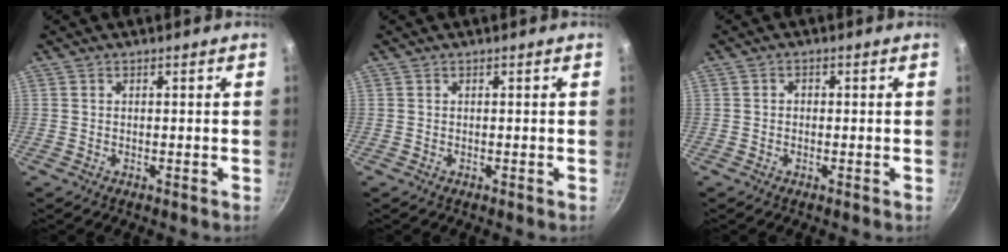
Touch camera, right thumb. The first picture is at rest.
{"total": 0.0}
{"total": 1.1, "force": [-0.2, 1.0, 0.5], "torque": [-0.007, 0.005, -0.006]}